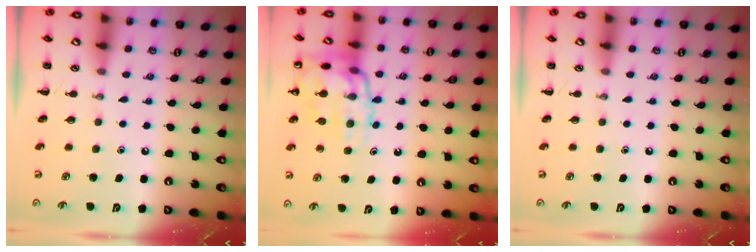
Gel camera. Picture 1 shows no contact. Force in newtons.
{"total": 16.8, "press": 16.7, "slide": 1.9}
{"total": 0.0}